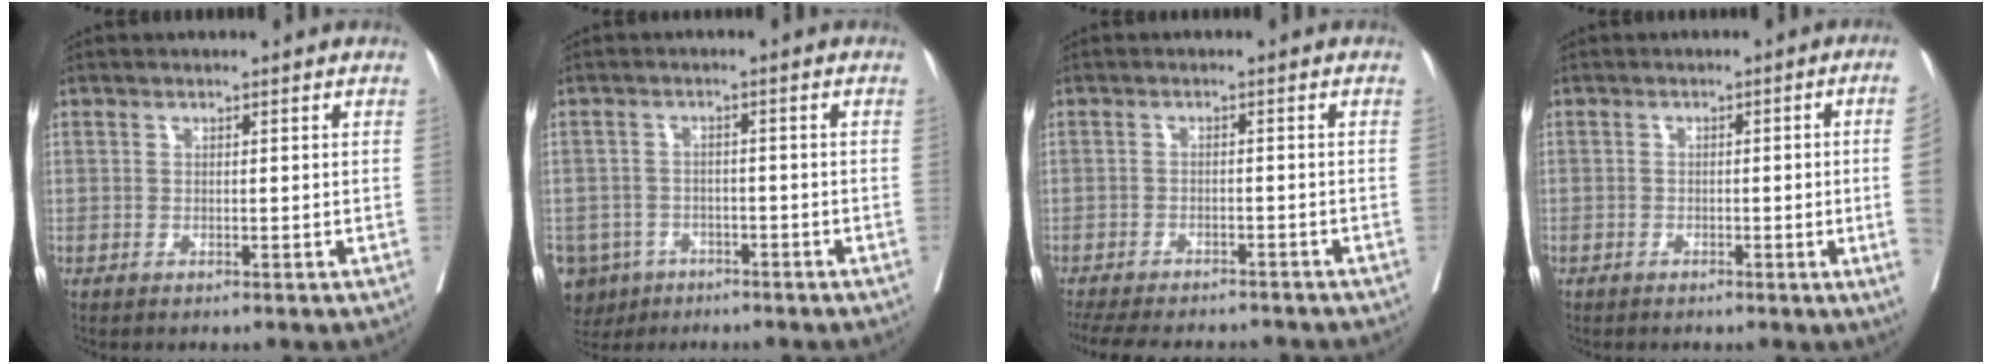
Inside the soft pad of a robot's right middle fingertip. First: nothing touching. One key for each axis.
{"total": 8.2, "fx": -4.9, "fy": 6.3, "fz": 1.5, "tx": -0.039, "ty": 0.001, "tz": -0.076}
{"total": 14.4, "fx": -12.7, "fy": 3.8, "fz": 5.5, "tx": -0.123, "ty": -0.012, "tz": -0.170}
{"total": 6.0, "fx": -1.2, "fy": -1.5, "fz": 5.6, "tx": -0.059, "ty": -0.006, "tz": -0.018}